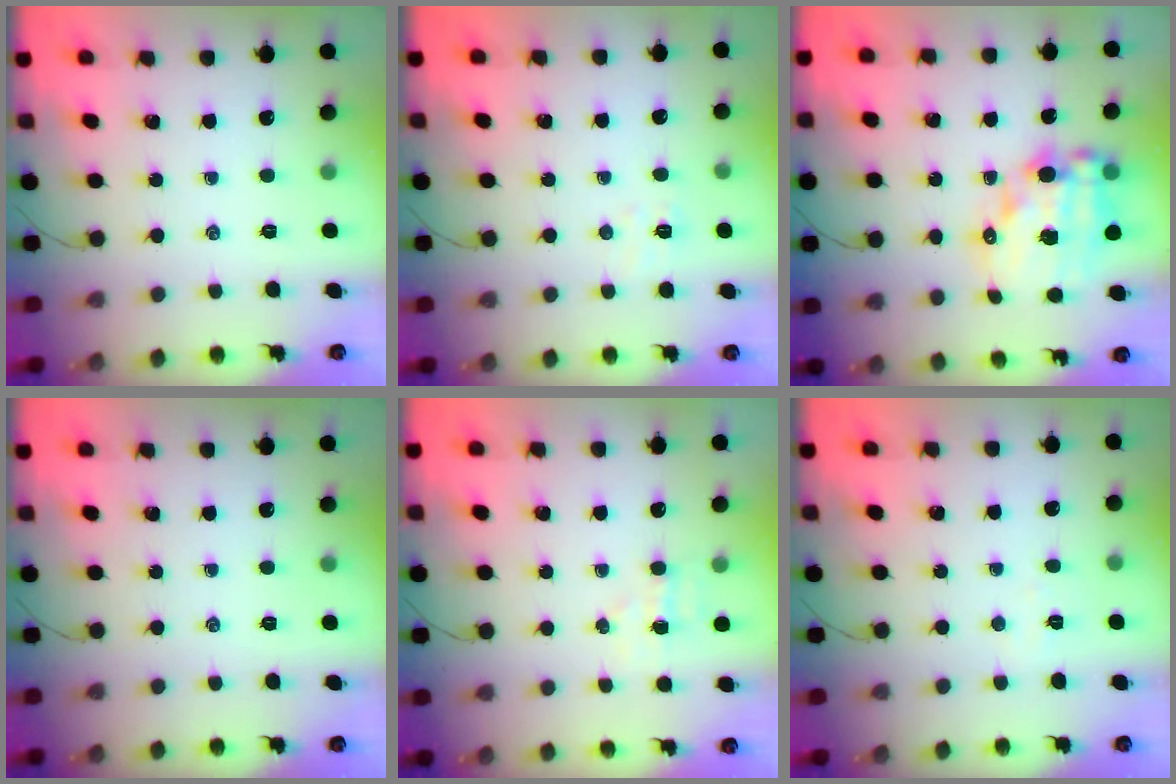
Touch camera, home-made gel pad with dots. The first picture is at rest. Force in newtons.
{"total": 4.5, "press": 4.4, "slide": 1.3}
{"total": 16.1, "press": 15.6, "slide": 3.8}
{"total": 0.0}
{"total": 4.0, "press": 3.9, "slide": 1.1}
{"total": 2.4, "press": 2.3, "slide": 0.6}